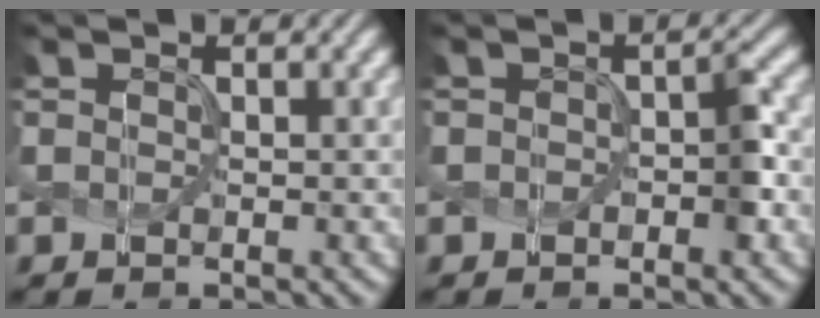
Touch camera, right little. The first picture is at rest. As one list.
[{"total": 2.0, "force": [-0.4, 0.9, 1.7], "torque": [-0.022, 0.000, -0.008]}]